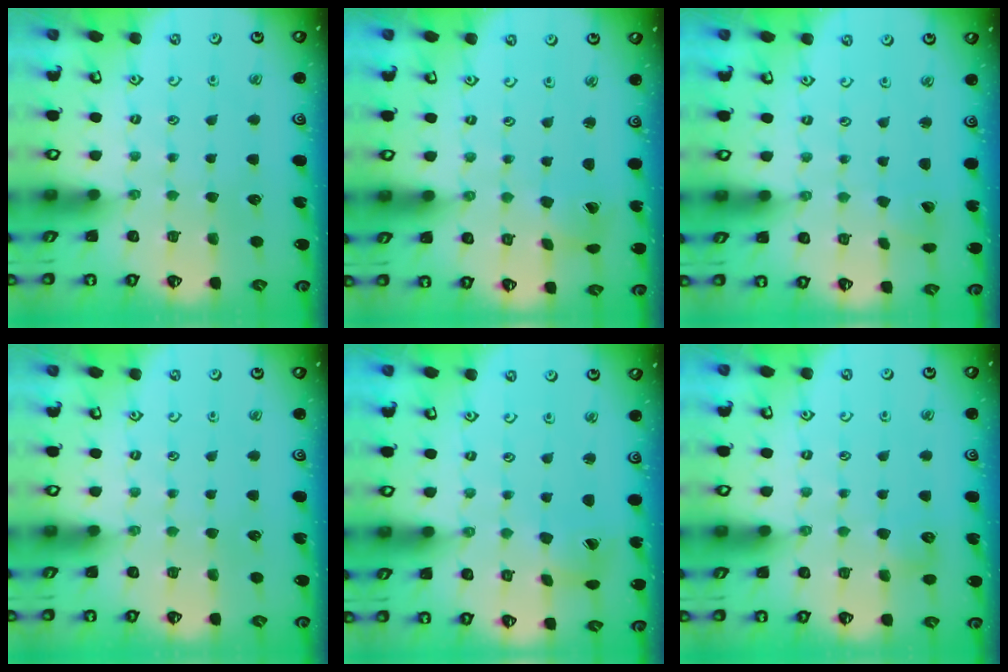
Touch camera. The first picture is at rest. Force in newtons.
{"total": 1.8, "press": 1.7, "slide": 0.2}
{"total": 2.7, "press": 2.7, "slide": 0.3}
{"total": 0.0}
{"total": 4.7, "press": 4.7, "slide": 0.5}
{"total": 5.8, "press": 5.8, "slide": 0.7}